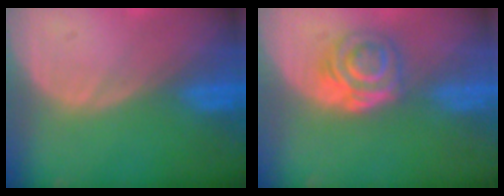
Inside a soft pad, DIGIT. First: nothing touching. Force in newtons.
{"total": 6.3, "press": 5.2, "slide": 3.5}